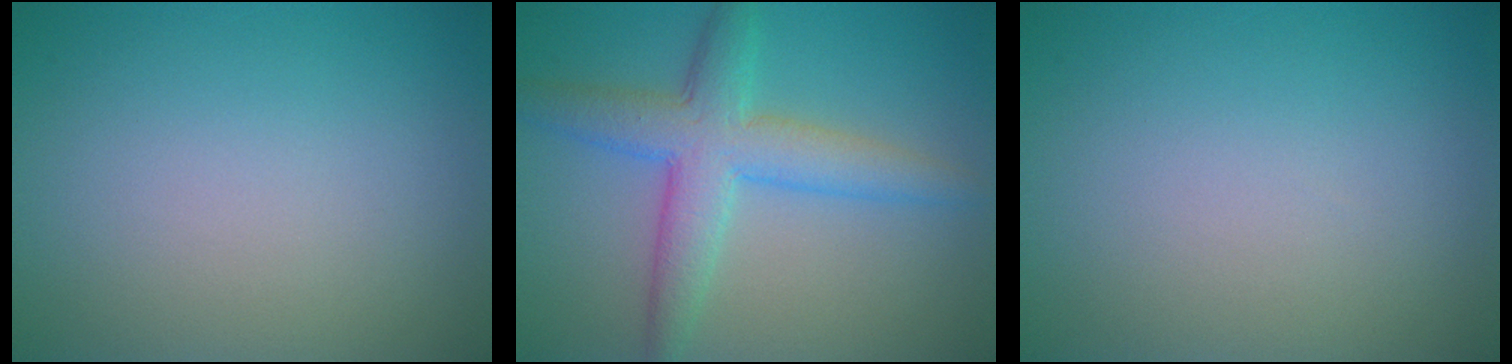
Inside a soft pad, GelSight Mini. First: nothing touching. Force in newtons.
{"total": 5.4, "press": 5.4, "slide": 0.0}
{"total": 0.0}